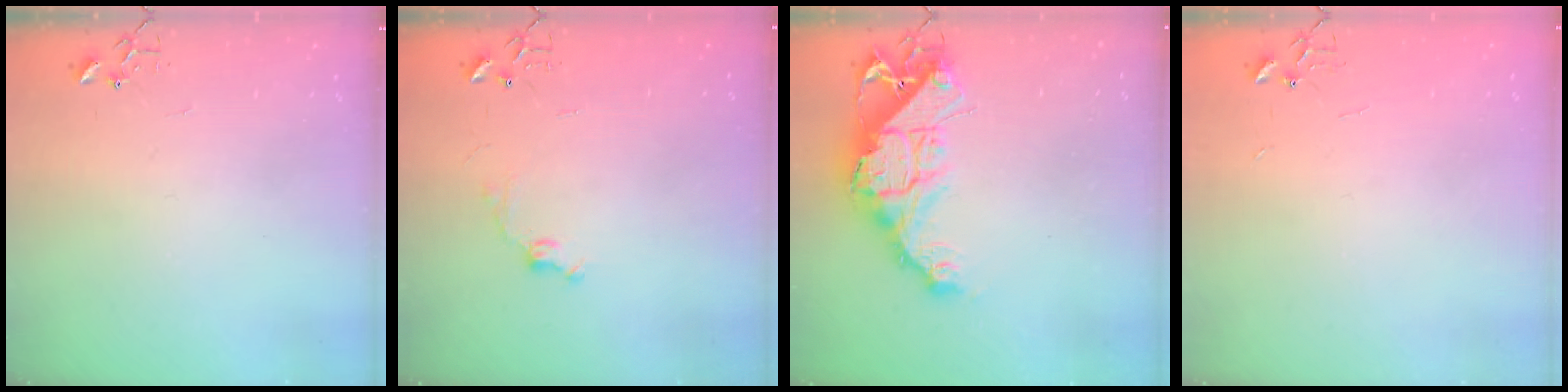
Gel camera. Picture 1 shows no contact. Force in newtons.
{"total": 7.0, "press": 7.0, "slide": 0.9}
{"total": 17.0, "press": 17.0, "slide": 1.2}
{"total": 1.7, "press": 1.7, "slide": 0.2}